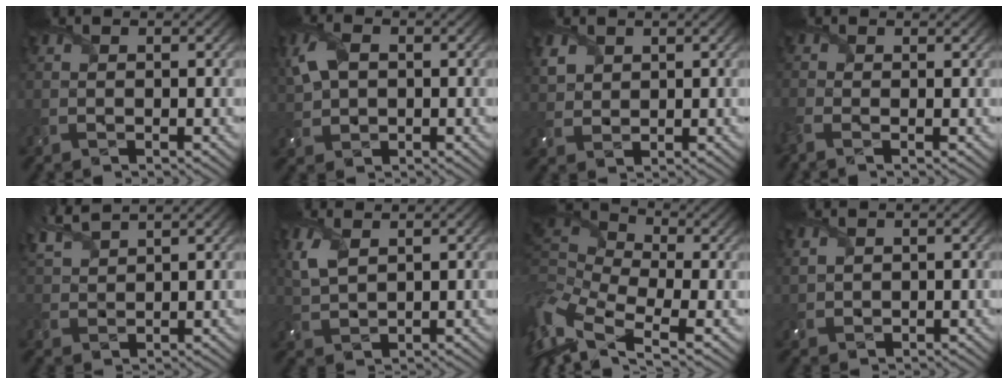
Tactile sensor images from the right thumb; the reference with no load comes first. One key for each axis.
{"total": 5.7, "fx": 1.4, "fy": 3.7, "fz": 4.1, "tx": -0.108, "ty": 0.009, "tz": 0.023}
{"total": 3.0, "fx": 1.7, "fy": 2.2, "fz": 1.0, "tx": -0.037, "ty": -0.002, "tz": 0.039}
{"total": 2.1, "fx": -1.6, "fy": 0.8, "fz": 1.2, "tx": -0.038, "ty": -0.007, "tz": -0.043}
{"total": 4.9, "fx": 4.0, "fy": 1.3, "fz": 2.6, "tx": -0.076, "ty": 0.020, "tz": 0.089}
{"total": 4.3, "fx": 2.3, "fy": 2.0, "fz": 3.0, "tx": -0.092, "ty": 0.002, "tz": 0.052}
{"total": 10.6, "fx": -0.9, "fy": 5.9, "fz": 8.7, "tx": -0.238, "ty": -0.003, "tz": -0.018}
{"total": 2.0, "fx": 1.3, "fy": 1.3, "fz": 0.9, "tx": -0.033, "ty": 0.000, "tz": 0.033}